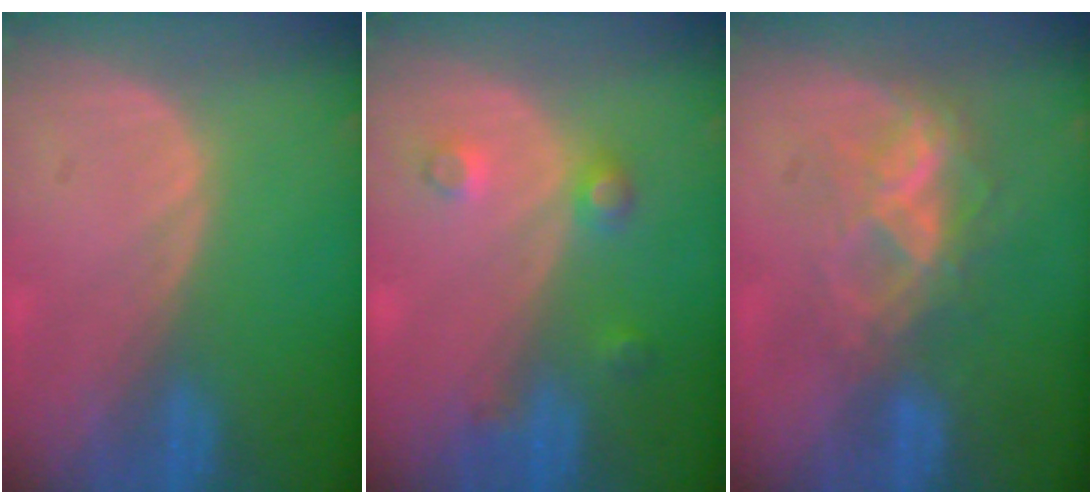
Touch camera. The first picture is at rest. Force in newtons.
{"total": 3.4, "press": 3.3, "slide": 0.9}
{"total": 7.1, "press": 6.2, "slide": 3.6}